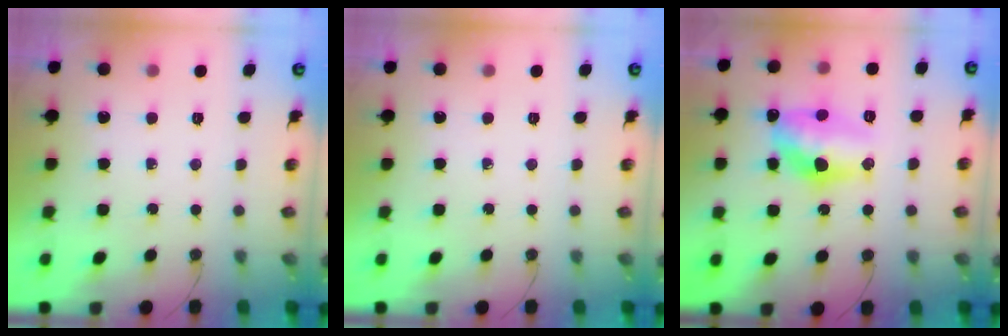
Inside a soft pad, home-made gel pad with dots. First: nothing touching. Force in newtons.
{"total": 0.0}
{"total": 15.2, "press": 14.6, "slide": 4.3}